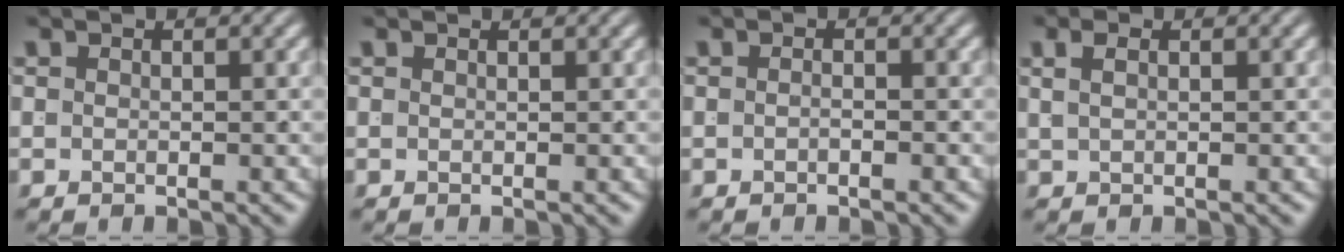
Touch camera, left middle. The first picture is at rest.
{"total": 0.6, "force": [0.3, -0.4, -0.1], "torque": [0.008, 0.001, 0.006]}
{"total": 0.6, "force": [-0.4, -0.1, 0.4], "torque": [-0.007, 0.001, -0.010]}
{"total": 1.0, "force": [0.5, -0.5, 0.7], "torque": [-0.005, 0.003, 0.015]}